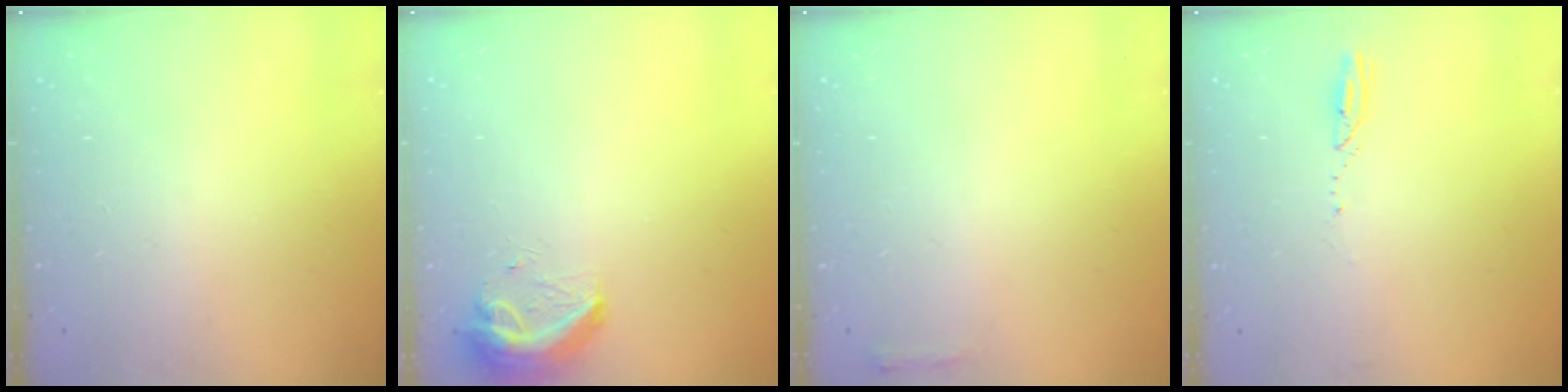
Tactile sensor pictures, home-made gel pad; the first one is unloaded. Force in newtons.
{"total": 9.2, "press": 9.1, "slide": 1.1}
{"total": 2.3, "press": 2.3, "slide": 0.5}
{"total": 2.4, "press": 2.4, "slide": 0.3}